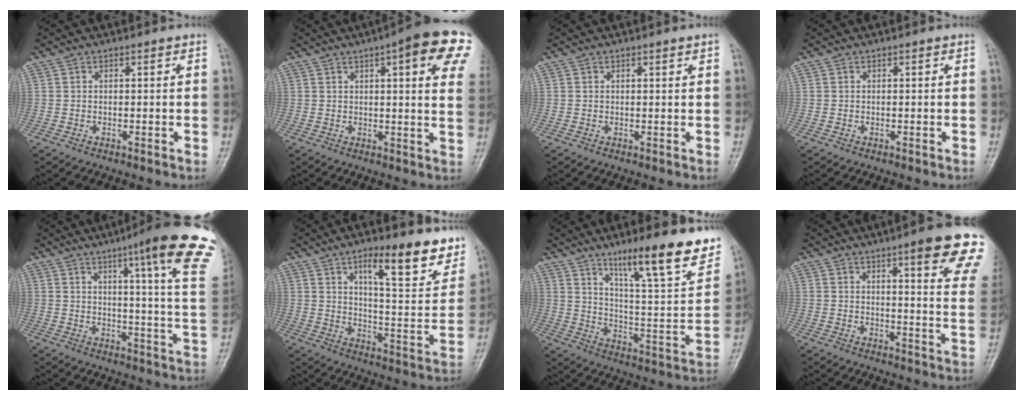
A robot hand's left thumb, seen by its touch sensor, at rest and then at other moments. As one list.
[{"total": 16.9, "force": [7.1, 3.8, 14.9], "torque": [-0.172, -0.009, 0.078]}, {"total": 1.2, "force": [0.8, 0.1, 0.9], "torque": [-0.012, -0.002, 0.010]}, {"total": 0.0}, {"total": 22.6, "force": [13.1, 2.3, 18.3], "torque": [-0.213, -0.057, 0.152]}, {"total": 17.9, "force": [10.8, 5.1, 13.3], "torque": [-0.136, -0.062, 0.160]}, {"total": 21.9, "force": [13.9, 4.2, 16.4], "torque": [-0.211, -0.063, 0.218]}, {"total": 16.9, "force": [10.1, 2.5, 13.3], "torque": [-0.143, -0.041, 0.114]}]